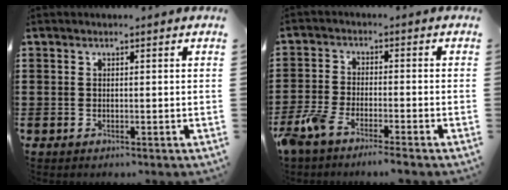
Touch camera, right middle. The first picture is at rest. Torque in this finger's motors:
{"motor_torque": [1.28, -0.85, 0.19, 0.05]}